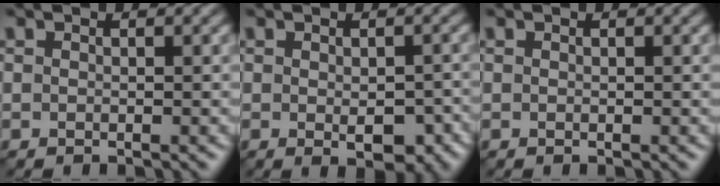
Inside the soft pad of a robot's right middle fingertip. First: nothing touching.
{"total": 3.9, "force": [-1.0, 1.9, 3.2], "torque": [-0.045, -0.012, -0.008]}
{"total": 0.0}